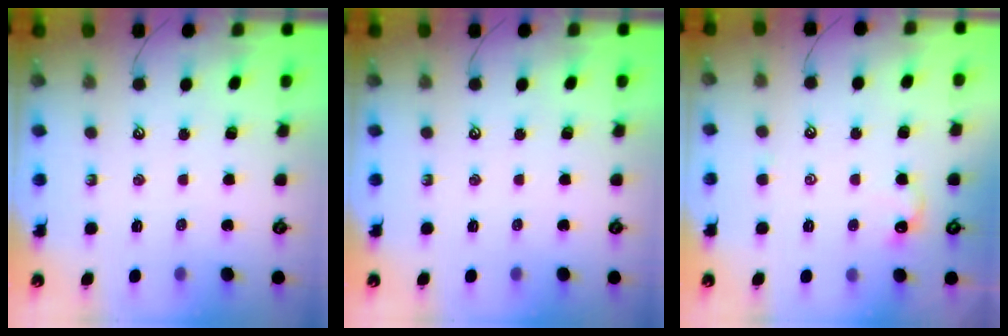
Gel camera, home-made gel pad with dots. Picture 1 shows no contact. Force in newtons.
{"total": 0.0}
{"total": 0.8, "press": 0.6, "slide": 0.5}